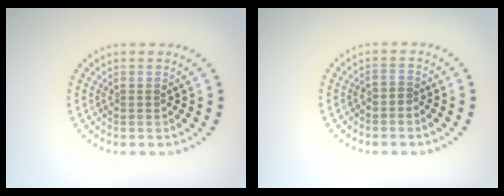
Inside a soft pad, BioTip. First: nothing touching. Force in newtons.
{"total": 0.5, "press": 0.3, "slide": 0.4}